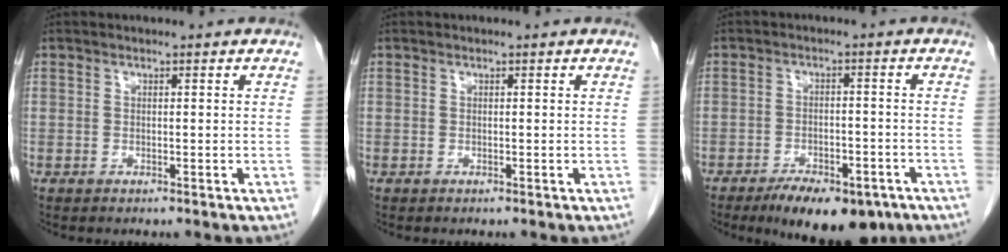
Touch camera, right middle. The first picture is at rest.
{"total": 0.0}
{"total": 11.4, "force": [-8.2, 4.5, 6.6], "torque": [-0.087, -0.003, -0.119]}